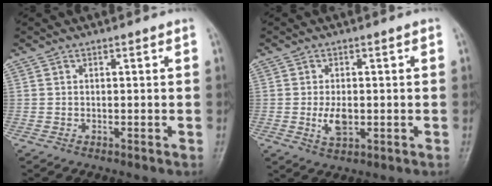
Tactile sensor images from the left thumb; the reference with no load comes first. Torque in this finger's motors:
{"motor_torque": [0.76, 0.90, 0.72, 0.07, 0.03]}